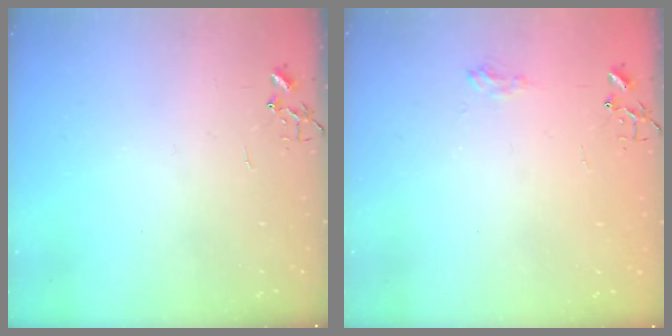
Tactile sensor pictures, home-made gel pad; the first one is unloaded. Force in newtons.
{"total": 7.6, "press": 7.6, "slide": 0.9}